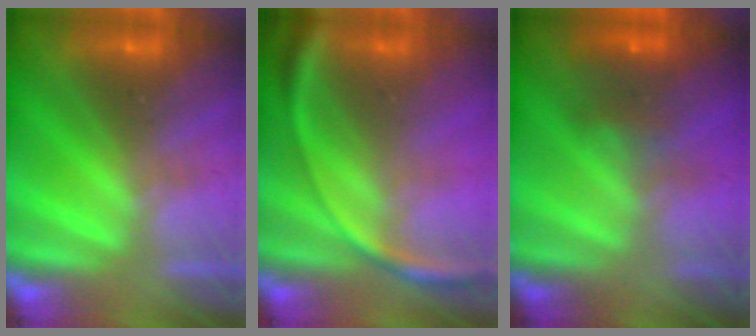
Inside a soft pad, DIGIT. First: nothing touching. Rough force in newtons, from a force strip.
{"total": 2.8}
{"total": 4.7}